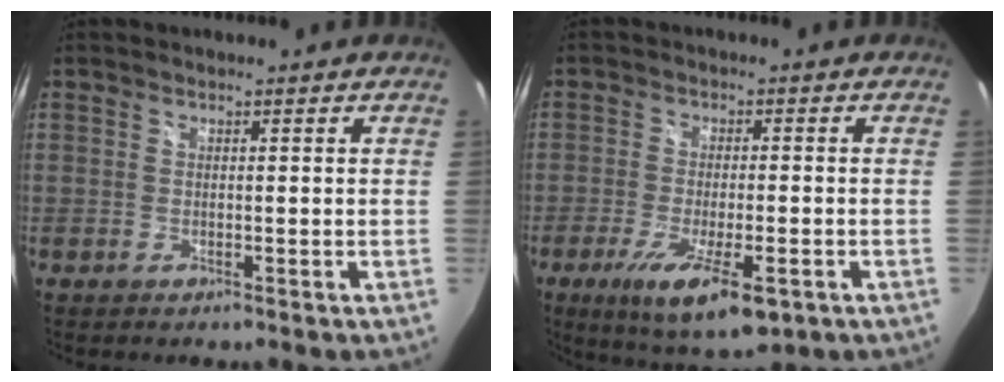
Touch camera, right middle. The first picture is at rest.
{"total": 11.9, "force": [-6.2, 3.3, 9.7], "torque": [-0.191, -0.042, -0.099]}